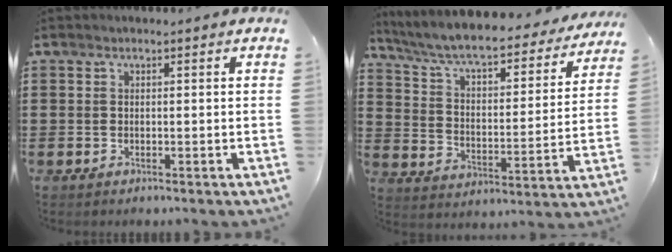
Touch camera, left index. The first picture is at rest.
{"total": 6.8, "force": [6.1, 0.4, 2.9], "torque": [-0.084, -0.043, 0.099]}